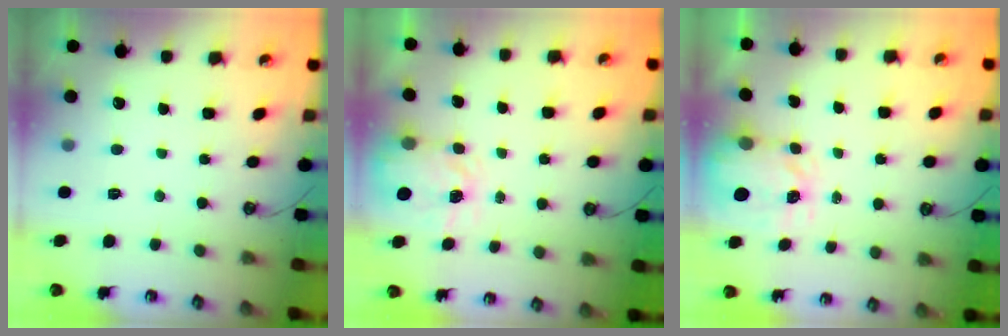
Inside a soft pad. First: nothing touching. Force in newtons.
{"total": 4.0, "press": 3.9, "slide": 0.7}
{"total": 3.7, "press": 3.7, "slide": 0.5}